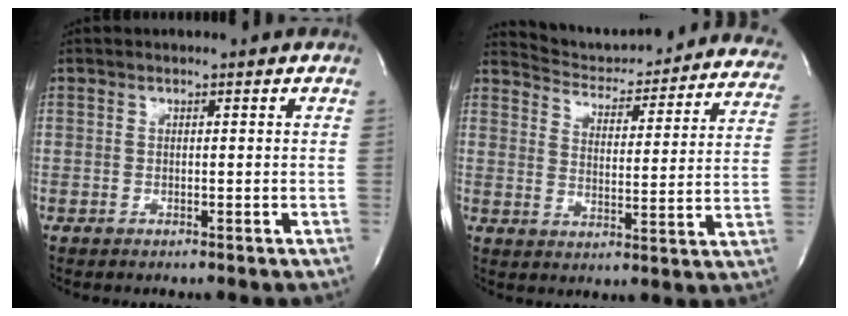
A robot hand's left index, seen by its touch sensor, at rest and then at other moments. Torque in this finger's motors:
{"motor_torque": [0.11, -0.32, 0.08, -0.03]}